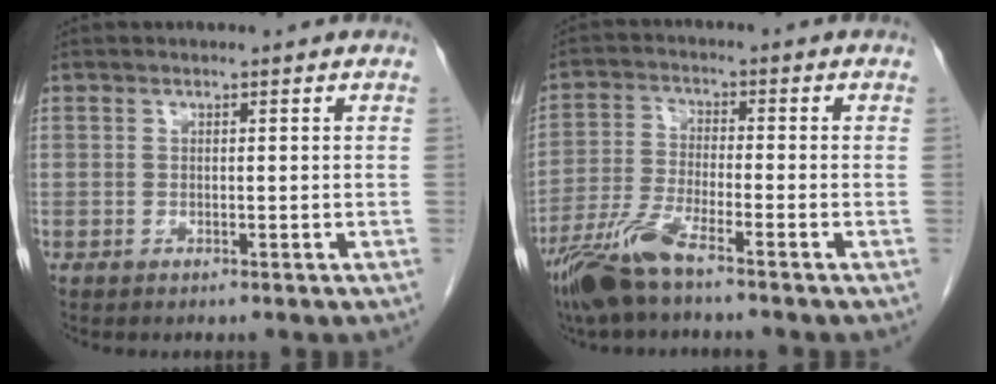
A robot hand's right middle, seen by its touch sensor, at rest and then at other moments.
{"total": 8.1, "force": [-5.9, 0.5, 5.6], "torque": [-0.125, -0.022, -0.120]}